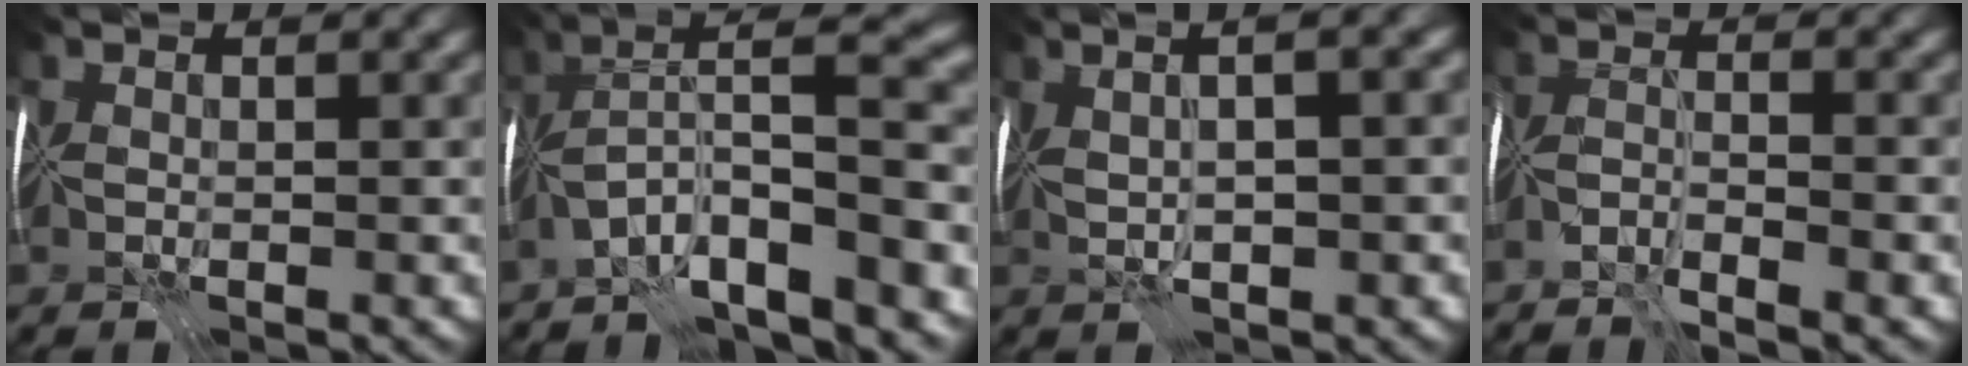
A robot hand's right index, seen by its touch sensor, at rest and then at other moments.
{"total": 8.9, "force": [-5.0, 1.0, 7.3], "torque": [-0.114, 0.016, -0.092]}
{"total": 5.3, "force": [1.7, 1.2, 4.9], "torque": [-0.063, 0.024, 0.016]}
{"total": 3.1, "force": [-2.9, -0.8, 0.9], "torque": [-0.021, -0.006, -0.055]}